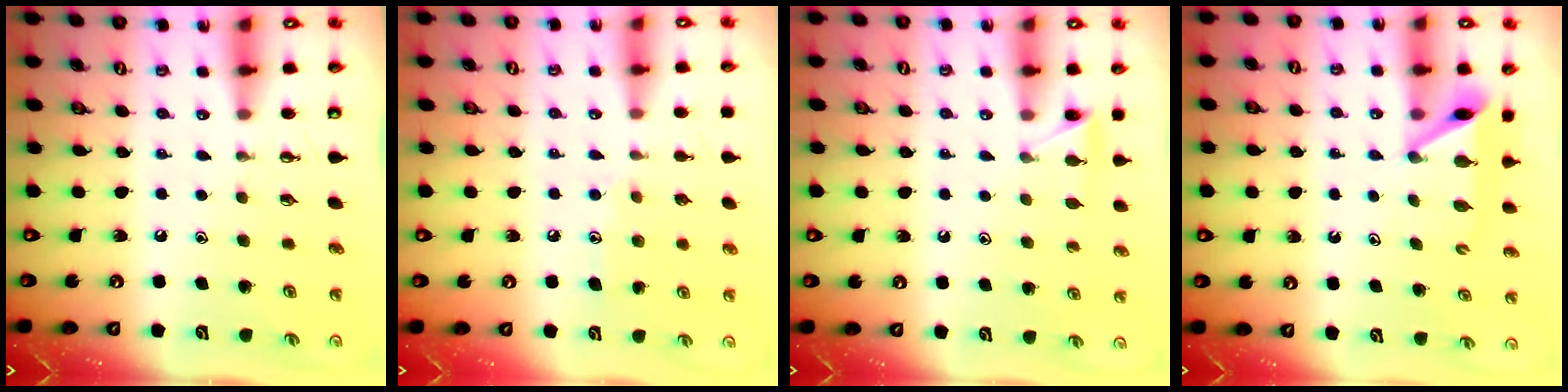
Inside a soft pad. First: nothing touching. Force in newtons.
{"total": 7.0, "press": 7.0, "slide": 0.6}
{"total": 6.6, "press": 6.6, "slide": 0.6}
{"total": 6.7, "press": 6.7, "slide": 0.4}